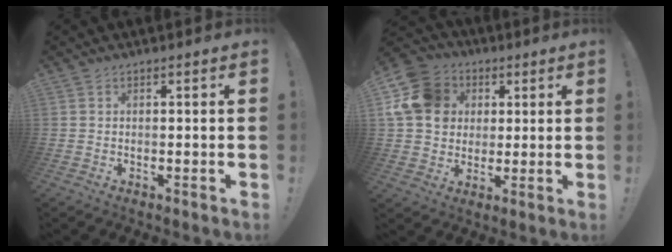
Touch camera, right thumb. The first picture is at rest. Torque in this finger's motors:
{"motor_torque": [1.33, 2.56, 0.82, -0.56, 0.13]}